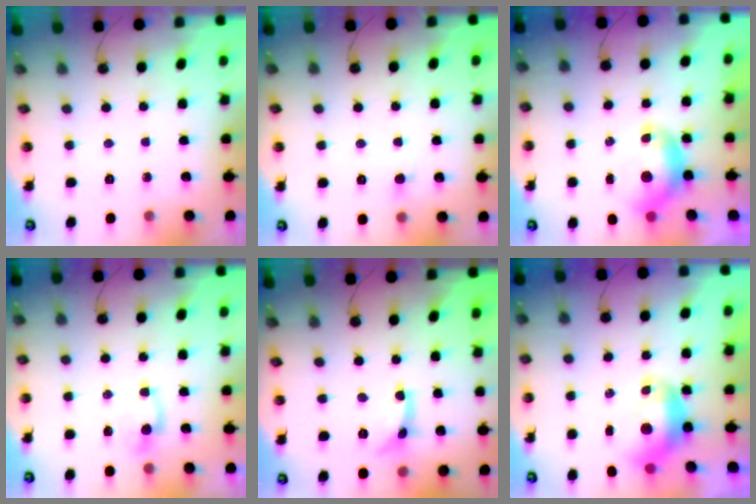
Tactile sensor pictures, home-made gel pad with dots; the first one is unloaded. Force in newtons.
{"total": 0.6, "press": 0.5, "slide": 0.4}
{"total": 0.0}
{"total": 0.5, "press": 0.3, "slide": 0.5}
{"total": 2.0, "press": 2.0, "slide": 0.0}
{"total": 1.3, "press": 1.0, "slide": 0.8}